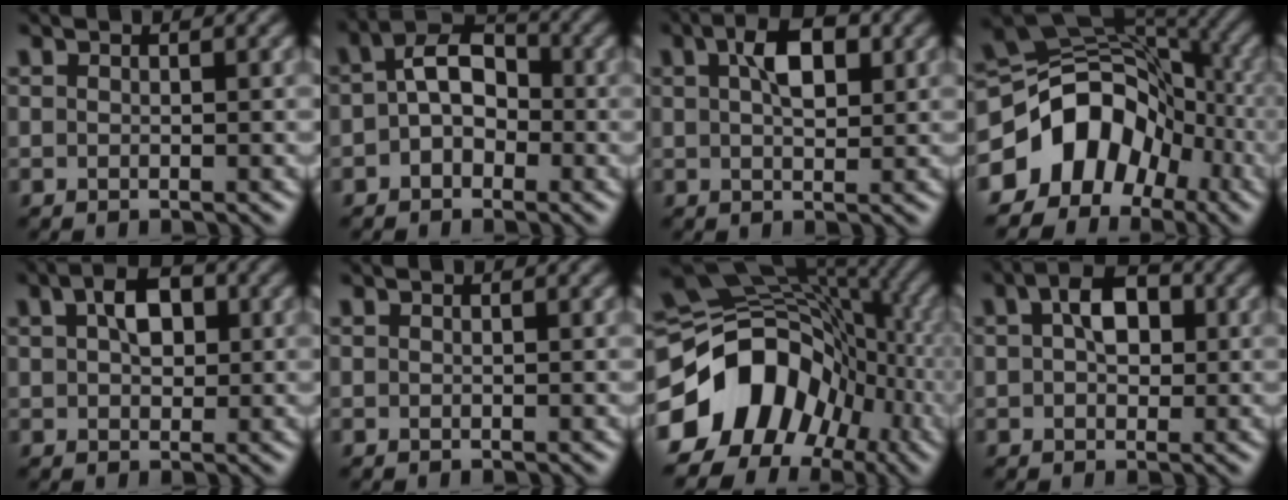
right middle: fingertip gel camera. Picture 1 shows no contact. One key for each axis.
{"total": 4.5, "fx": -0.2, "fy": 3.1, "fz": 3.2, "tx": -0.047, "ty": 0.009, "tz": -0.013}
{"total": 4.5, "fx": 1.5, "fy": 2.2, "fz": 3.6, "tx": -0.061, "ty": 0.010, "tz": 0.025}
{"total": 10.5, "fx": -4.7, "fy": 7.7, "fz": 5.5, "tx": -0.088, "ty": 0.015, "tz": -0.097}
{"total": 4.0, "fx": 1.1, "fy": 2.6, "fz": 2.8, "tx": -0.047, "ty": 0.011, "tz": 0.014}
{"total": 0.0}
{"total": 13.2, "fx": -4.4, "fy": 10.1, "fz": 7.3, "tx": -0.131, "ty": 0.007, "tz": -0.088}
{"total": 4.3, "fx": 1.0, "fy": 2.8, "fz": 3.1, "tx": -0.046, "ty": 0.011, "tz": 0.006}